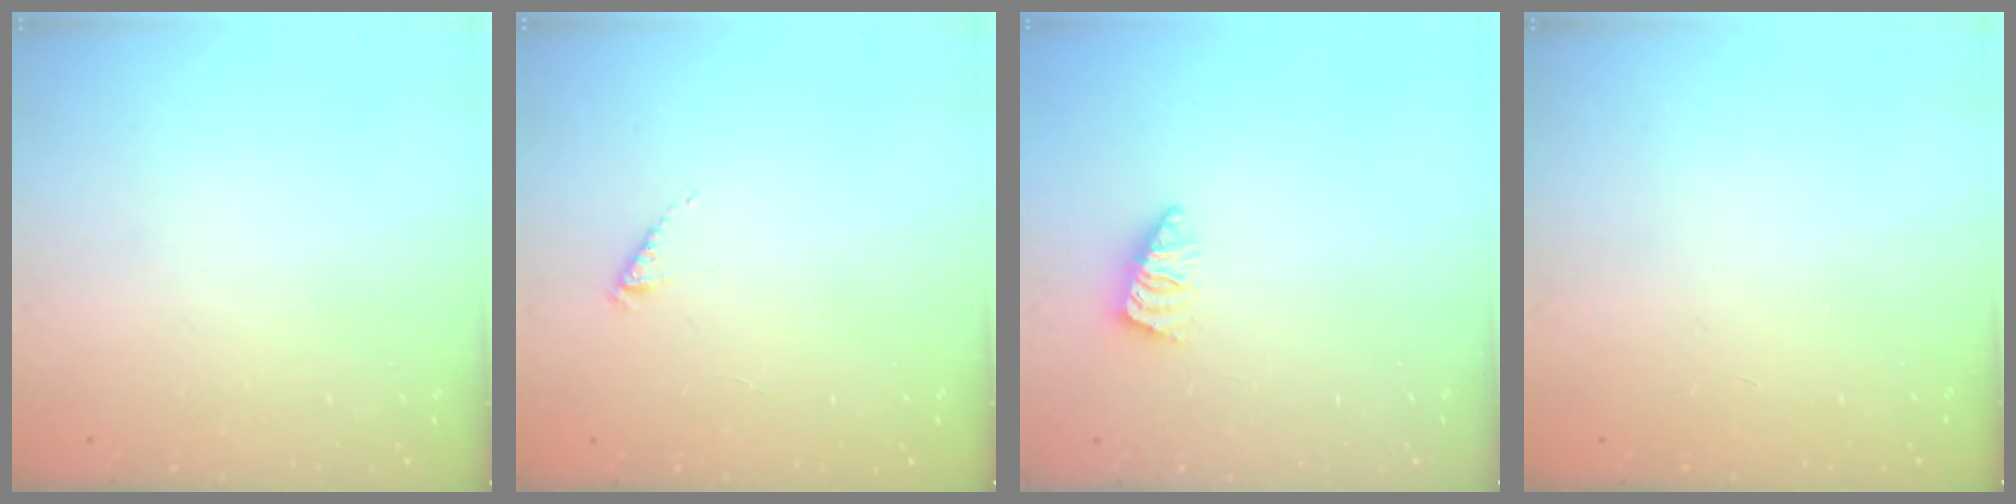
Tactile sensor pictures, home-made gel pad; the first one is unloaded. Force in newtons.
{"total": 1.1, "press": 1.1, "slide": 0.3}
{"total": 1.2, "press": 1.1, "slide": 0.4}
{"total": 0.0}